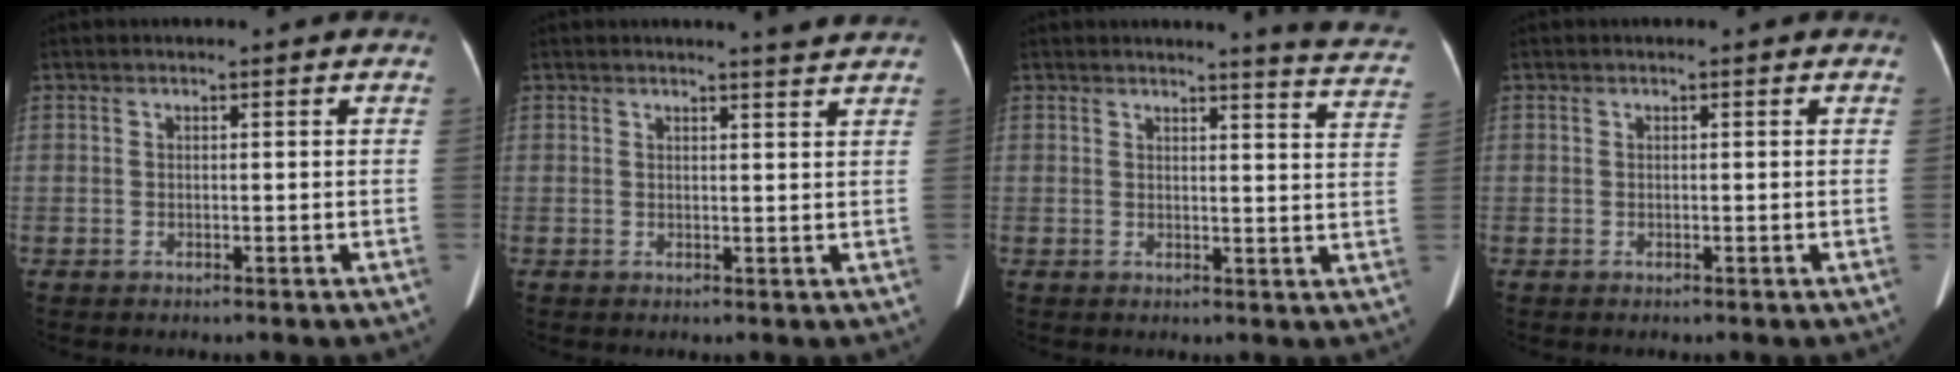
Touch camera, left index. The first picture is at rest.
{"total": 2.9, "force": [2.7, -0.7, 0.7], "torque": [-0.012, -0.009, 0.027]}
{"total": 9.5, "force": [9.1, -0.6, 2.3], "torque": [-0.018, -0.067, 0.077]}
{"total": 0.0}